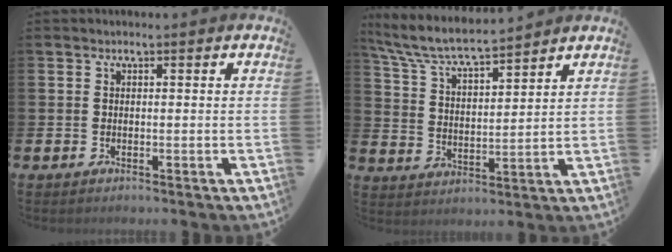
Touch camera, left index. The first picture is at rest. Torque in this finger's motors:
{"motor_torque": [1.00, -1.14, 0.39, 0.21]}